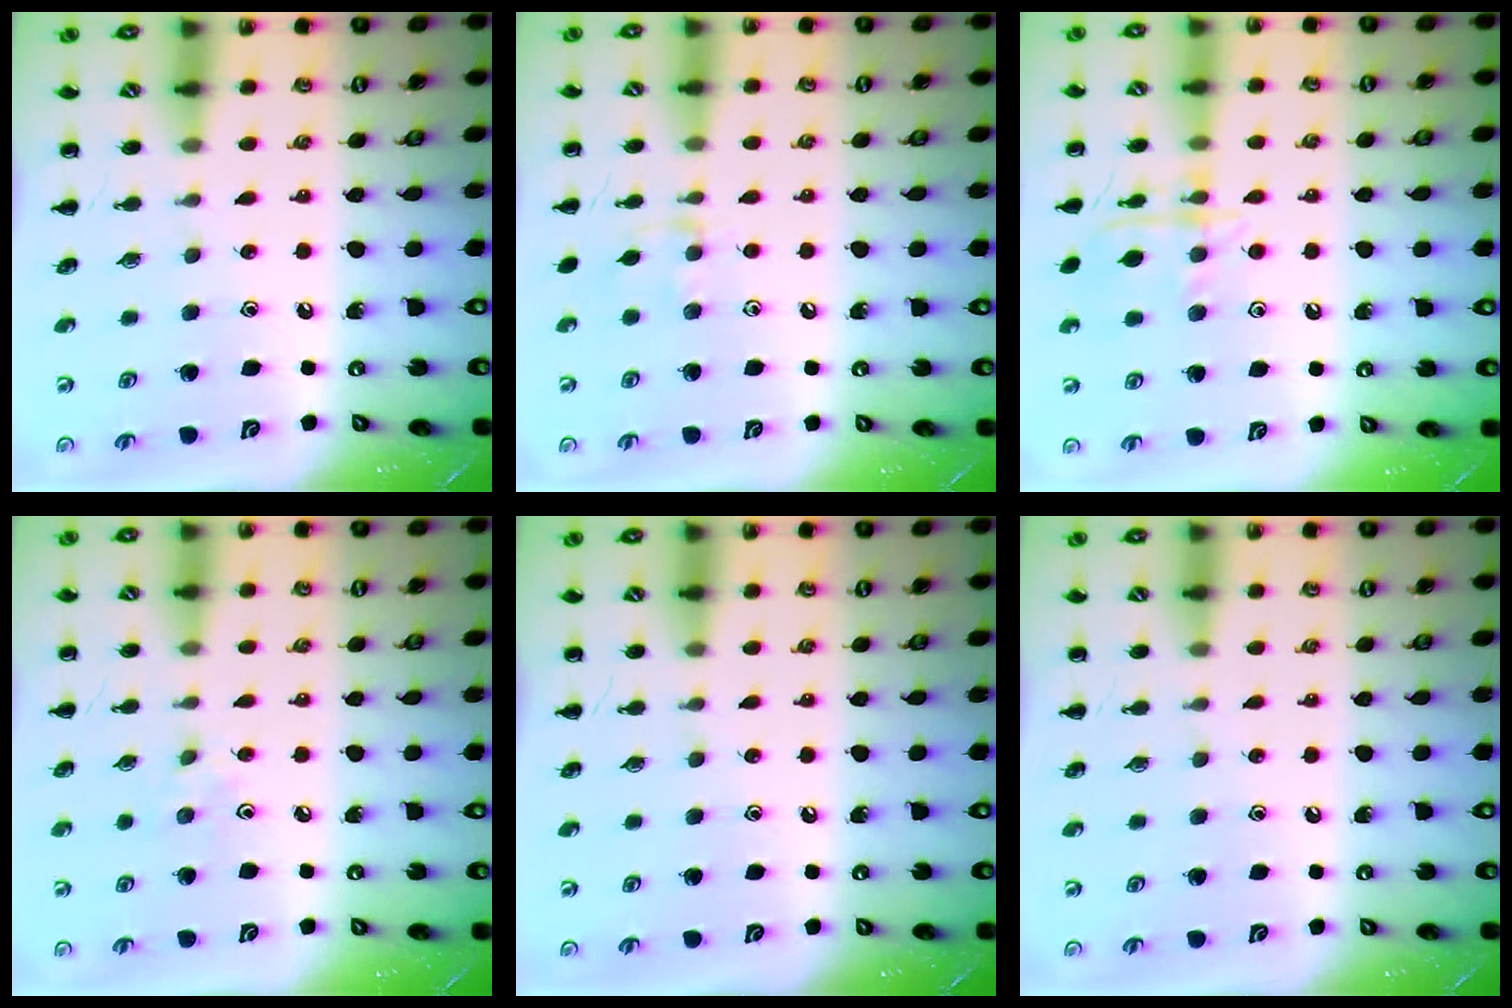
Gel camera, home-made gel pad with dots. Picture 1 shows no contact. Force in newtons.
{"total": 4.9, "press": 4.7, "slide": 1.3}
{"total": 11.3, "press": 11.3, "slide": 0.6}
{"total": 2.7, "press": 2.5, "slide": 0.9}
{"total": 0.0}
{"total": 0.0}